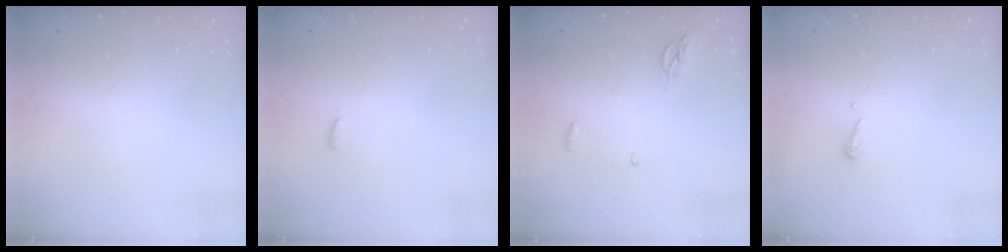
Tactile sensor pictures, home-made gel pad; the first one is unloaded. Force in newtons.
{"total": 2.7, "press": 2.6, "slide": 0.9}
{"total": 4.5, "press": 4.3, "slide": 1.2}
{"total": 5.3, "press": 5.3, "slide": 0.5}